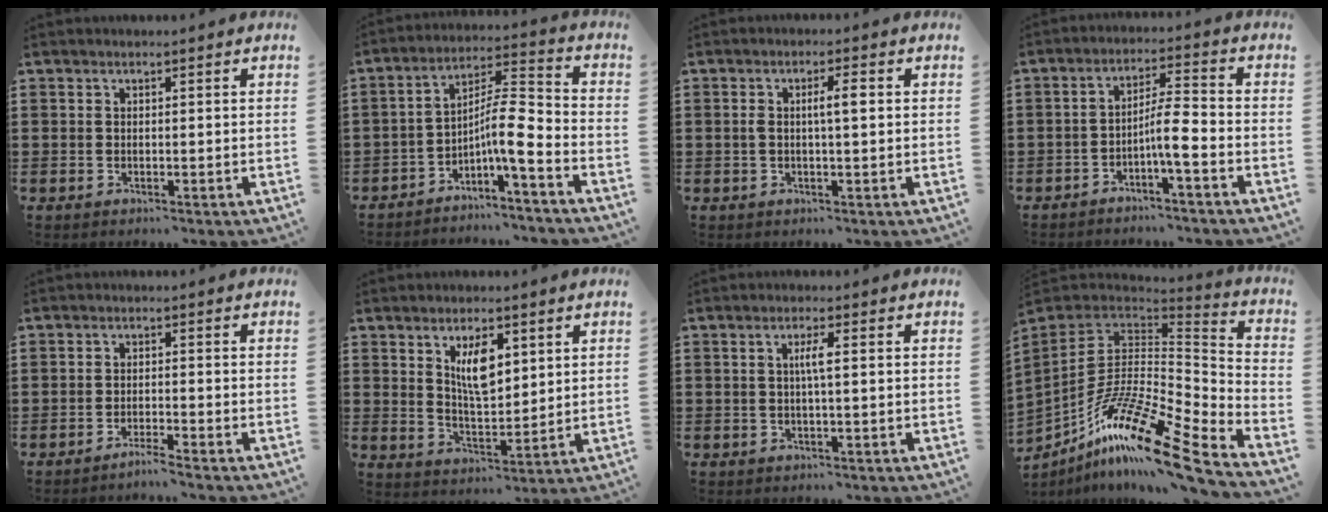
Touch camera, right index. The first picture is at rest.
{"total": 7.7, "force": [-3.4, 1.1, 6.8], "torque": [-0.121, -0.013, -0.067]}
{"total": 3.2, "force": [0.3, 0.6, 3.1], "torque": [-0.059, 0.002, 0.002]}
{"total": 5.8, "force": [-2.4, 0.5, 5.2], "torque": [-0.092, 0.004, -0.046]}
{"total": 1.7, "force": [-1.6, -0.4, 0.4], "torque": [-0.010, 0.001, -0.031]}
{"total": 6.5, "force": [2.8, 2.5, 5.2], "torque": [-0.095, 0.000, 0.045]}
{"total": 2.4, "force": [0.1, 0.1, 2.4], "torque": [-0.046, -0.002, -0.001]}
{"total": 17.7, "force": [-11.4, 3.8, 13.0], "torque": [-0.265, 0.014, -0.214]}